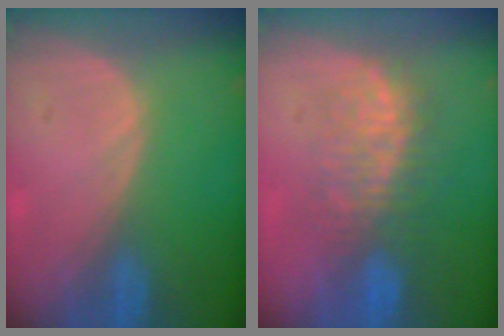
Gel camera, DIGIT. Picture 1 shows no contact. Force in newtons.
{"total": 7.9, "press": 7.6, "slide": 2.3}